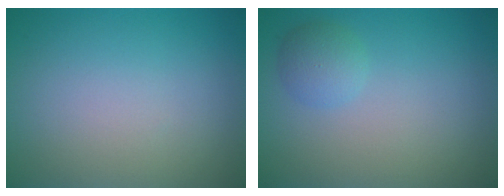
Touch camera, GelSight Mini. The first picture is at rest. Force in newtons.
{"total": 1.8, "press": 1.8, "slide": 0.1}